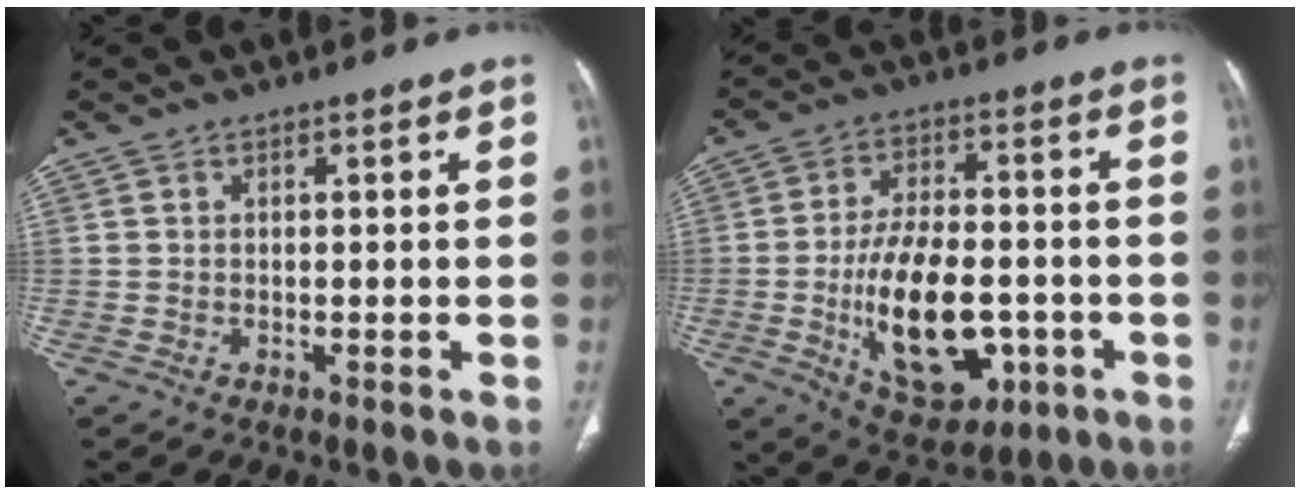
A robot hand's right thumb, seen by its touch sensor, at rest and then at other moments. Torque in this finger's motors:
{"motor_torque": [3.12, 1.84, 1.70, -0.82, 0.19]}